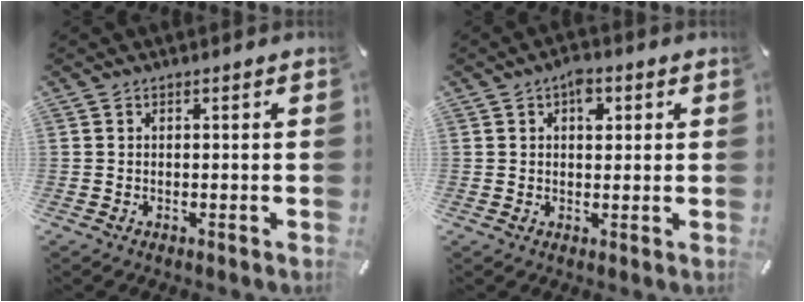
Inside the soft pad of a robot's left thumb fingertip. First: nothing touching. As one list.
[{"total": 3.8, "force": [1.4, 2.5, 2.6], "torque": [-0.023, -0.005, 0.017]}]